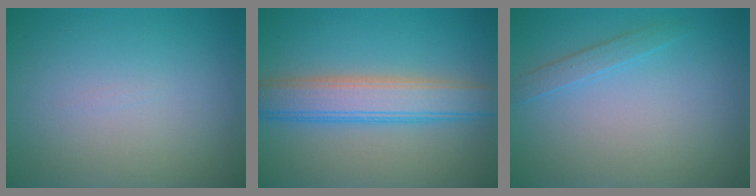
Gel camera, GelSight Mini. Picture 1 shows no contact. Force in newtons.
{"total": 5.6, "press": 5.6, "slide": 0.1}
{"total": 1.3, "press": 1.3, "slide": 0.1}